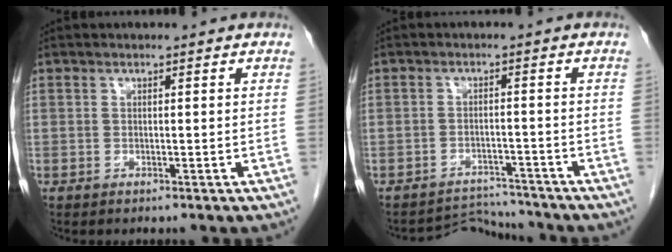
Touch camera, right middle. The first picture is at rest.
{"total": 4.7, "force": [-4.3, 0.1, -1.9], "torque": [0.037, 0.008, -0.064]}